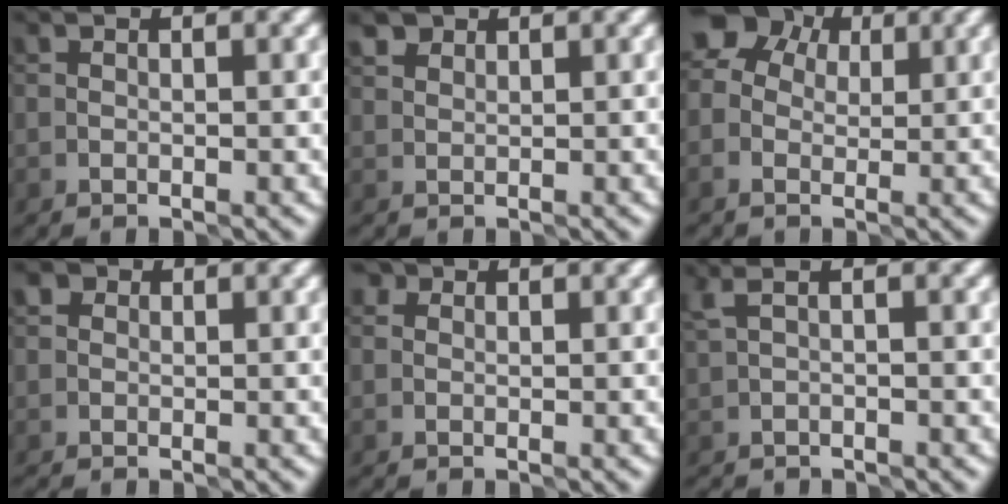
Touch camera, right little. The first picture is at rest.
{"total": 1.5, "force": [1.3, 0.8, 0.1], "torque": [-0.001, 0.006, 0.026]}
{"total": 6.6, "force": [2.3, 5.5, 2.9], "torque": [-0.053, 0.034, 0.015]}
{"total": 1.8, "force": [0.3, 1.6, 0.7], "torque": [-0.001, 0.011, -0.013]}
{"total": 1.6, "force": [0.6, 1.3, 0.6], "torque": [-0.003, 0.007, -0.009]}
{"total": 0.8, "force": [0.0, 0.3, 0.8], "torque": [-0.017, -0.002, 0.002]}